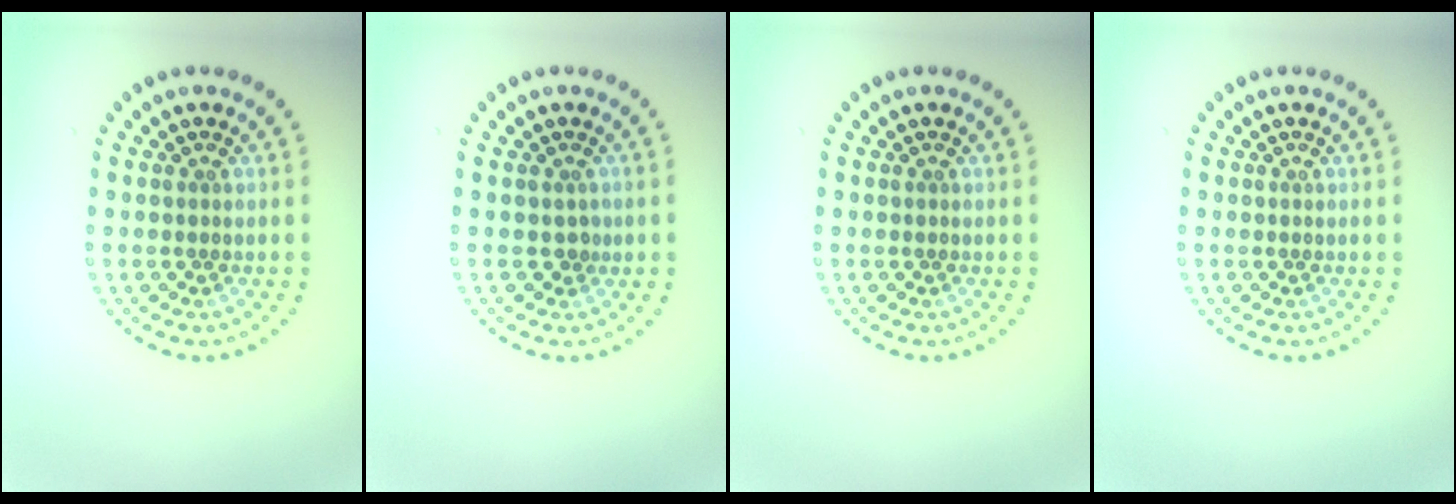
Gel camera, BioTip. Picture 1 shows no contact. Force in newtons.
{"total": 1.0, "press": 0.8, "slide": 0.6}
{"total": 0.0}
{"total": 0.0}